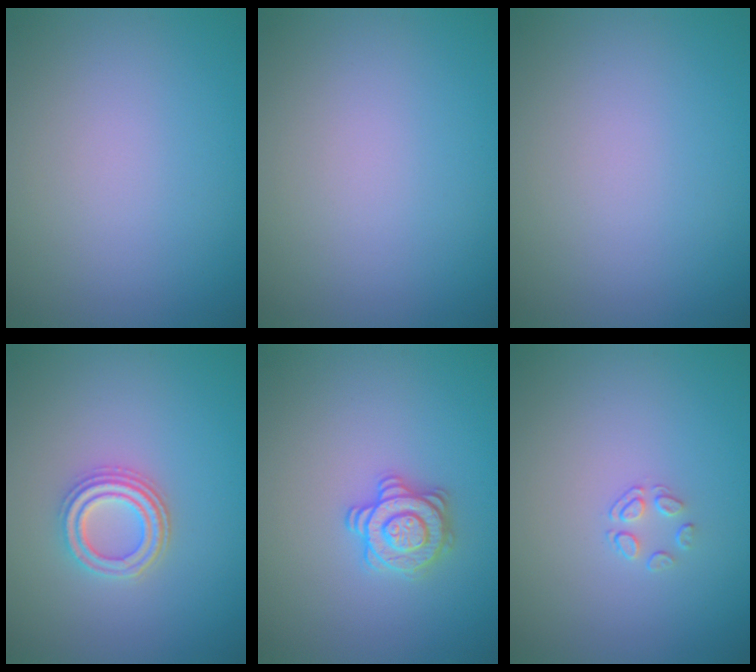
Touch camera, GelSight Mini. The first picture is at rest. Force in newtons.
{"total": 0.0}
{"total": 0.0}
{"total": 3.2, "press": 2.8, "slide": 1.6}
{"total": 2.8, "press": 2.7, "slide": 0.7}
{"total": 1.4, "press": 0.6, "slide": 1.2}